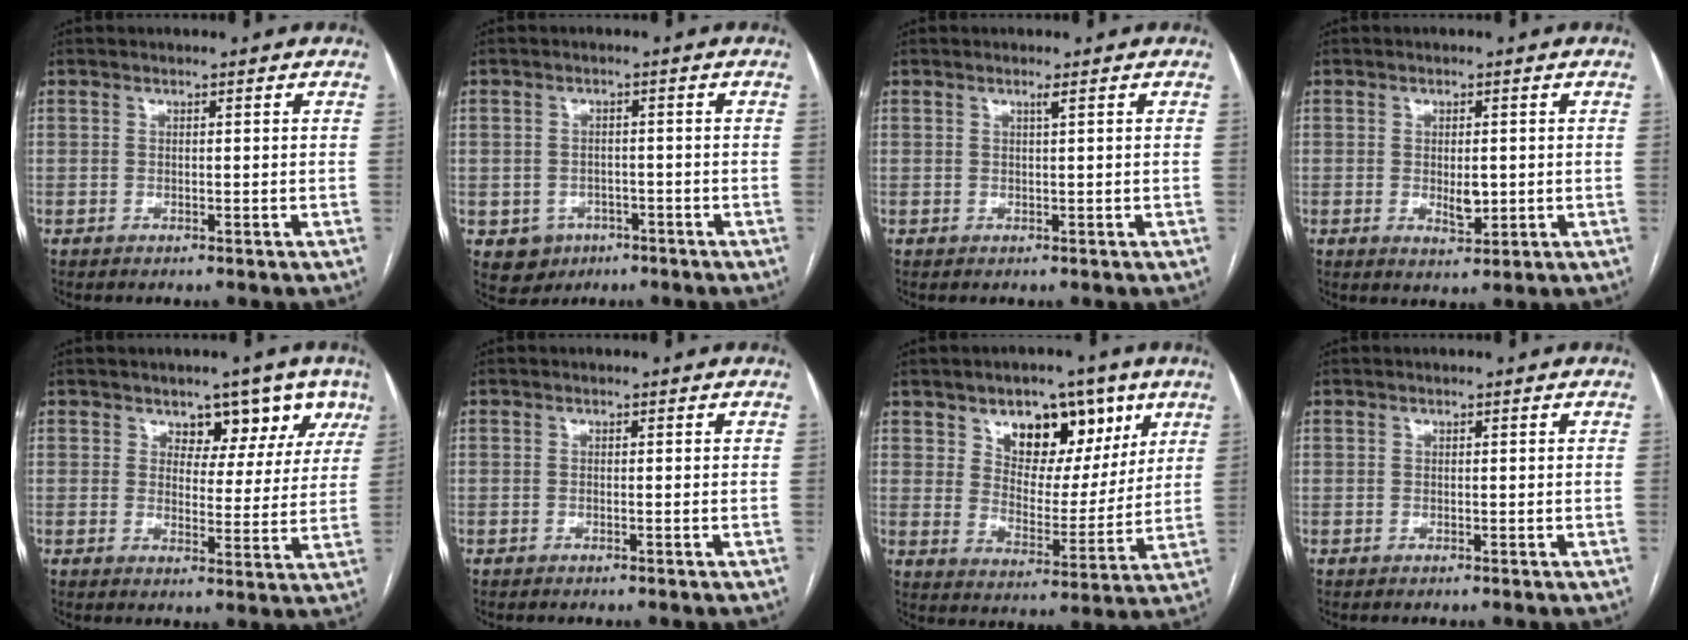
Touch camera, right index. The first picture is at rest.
{"total": 4.9, "force": [-2.1, 4.3, 0.8], "torque": [-0.007, 0.008, -0.023]}
{"total": 0.7, "force": [0.4, -0.2, 0.6], "torque": [-0.018, -0.003, 0.011]}
{"total": 3.2, "force": [0.0, 1.4, 2.9], "torque": [-0.043, -0.004, 0.007]}
{"total": 6.8, "force": [4.5, 4.3, 2.9], "torque": [-0.013, 0.004, 0.055]}
{"total": 0.0}
{"total": 11.5, "force": [6.4, 6.6, 6.9], "torque": [-0.094, 0.009, 0.107]}
{"total": 0.0}